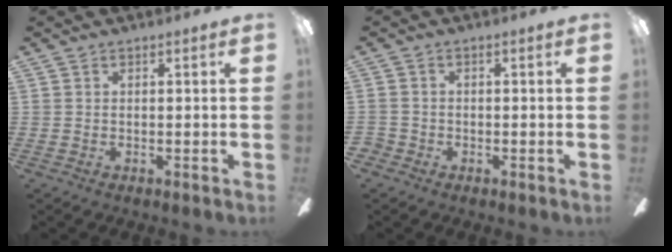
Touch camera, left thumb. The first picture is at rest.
{"total": 2.3, "force": [-1.5, 1.7, 0.6], "torque": [-0.009, 0.009, -0.030]}